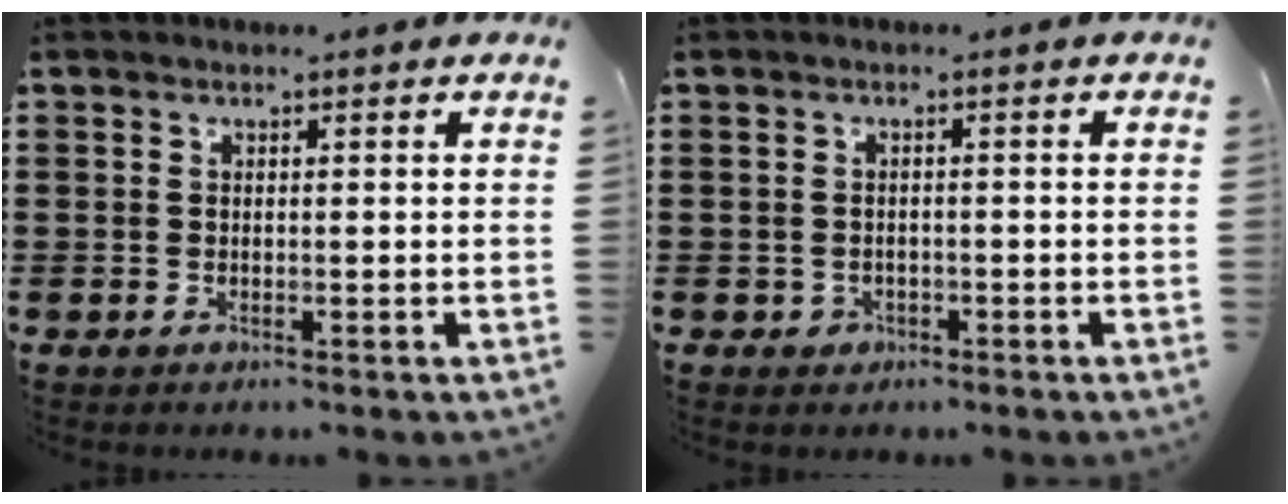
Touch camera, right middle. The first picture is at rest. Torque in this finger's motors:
{"motor_torque": [1.00, -0.05, 0.00, 0.00]}